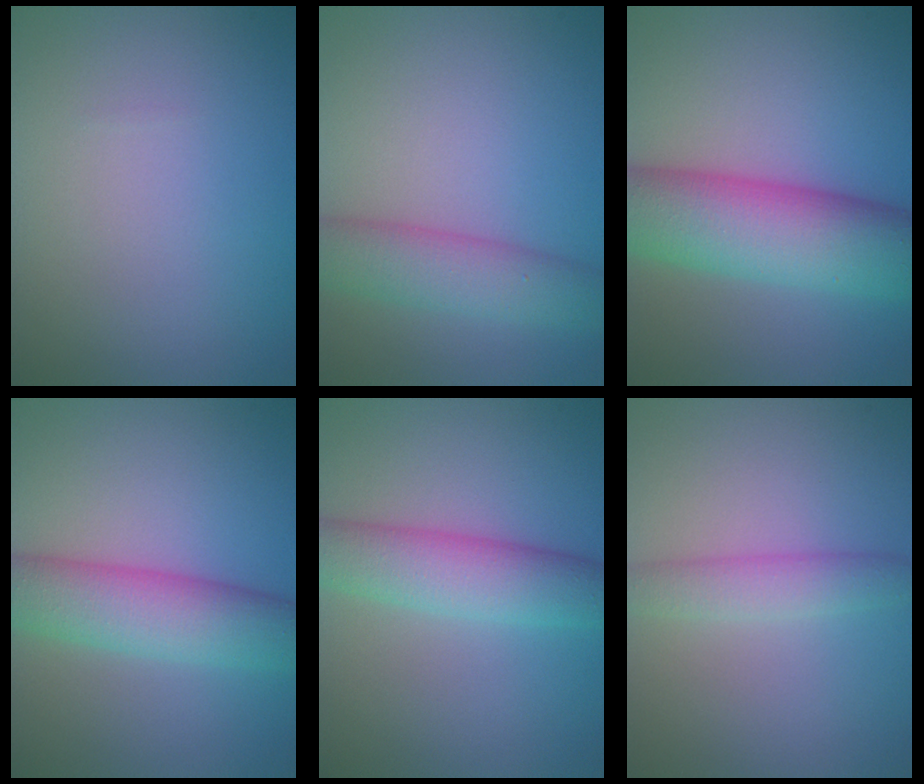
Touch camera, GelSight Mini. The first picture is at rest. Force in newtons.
{"total": 4.7, "press": 4.7, "slide": 0.3}
{"total": 10.1, "press": 10.1, "slide": 0.2}
{"total": 6.3, "press": 6.3, "slide": 0.1}
{"total": 5.4, "press": 5.4, "slide": 0.1}
{"total": 2.6, "press": 2.6, "slide": 0.1}